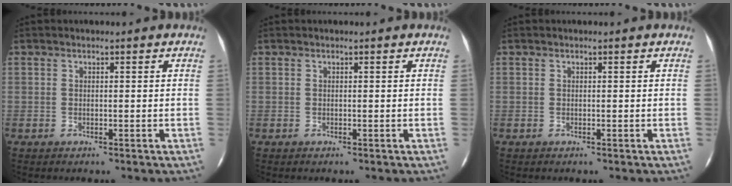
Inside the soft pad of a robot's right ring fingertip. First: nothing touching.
{"total": 0.0}
{"total": 0.0}